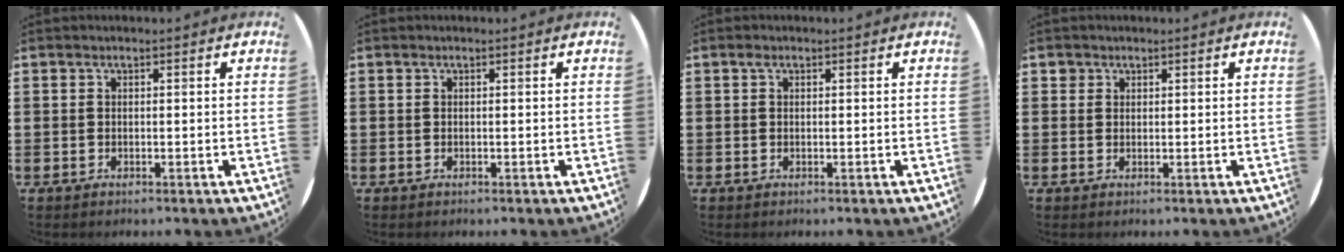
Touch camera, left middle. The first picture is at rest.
{"total": 0.0}
{"total": 0.6, "force": [0.3, 0.3, 0.4], "torque": [0.000, -0.002, 0.004]}
{"total": 1.1, "force": [0.8, 0.7, -0.1], "torque": [0.010, 0.000, 0.015]}